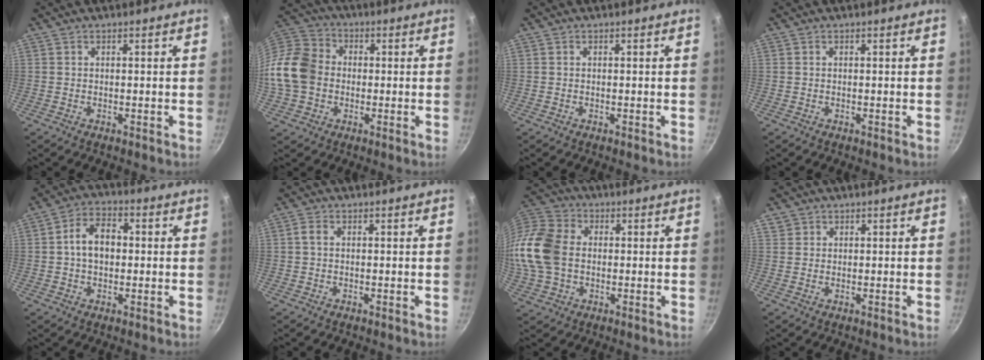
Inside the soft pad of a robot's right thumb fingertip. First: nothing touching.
{"total": 13.9, "force": [-1.4, 11.4, 7.8], "torque": [-0.136, 0.024, -0.044]}
{"total": 0.0}
{"total": 0.0}
{"total": 7.8, "force": [0.3, 5.3, 5.7], "torque": [-0.075, 0.021, -0.004]}
{"total": 1.3, "force": [0.1, 0.8, 1.0], "torque": [-0.022, 0.004, 0.002]}
{"total": 17.4, "force": [-0.2, 13.1, 11.4], "torque": [-0.247, 0.027, -0.015]}
{"total": 1.6, "force": [0.7, 1.4, 0.2], "torque": [0.008, 0.005, 0.010]}